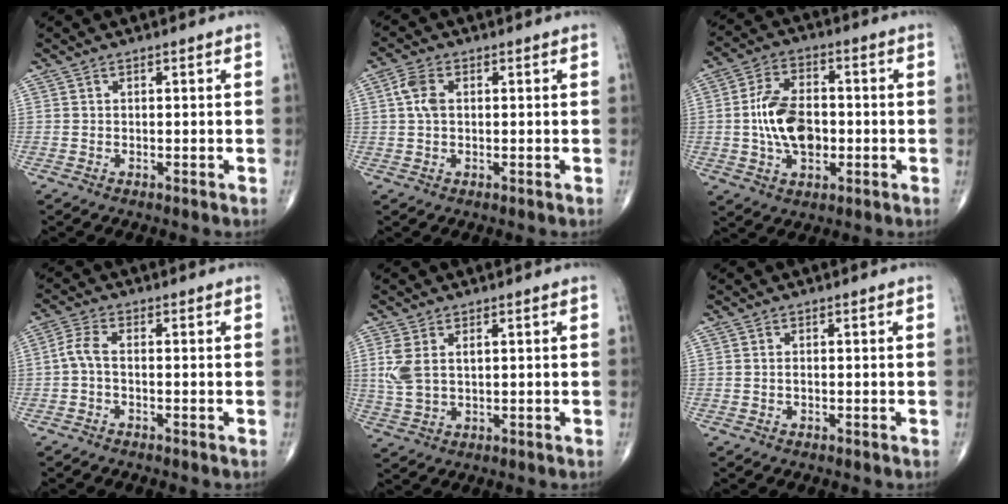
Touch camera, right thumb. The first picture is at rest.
{"total": 4.3, "force": [0.8, 2.5, 3.4], "torque": [-0.080, 0.008, 0.012]}
{"total": 11.9, "force": [-0.9, 7.2, 9.4], "torque": [-0.158, 0.013, -0.018]}
{"total": 3.3, "force": [-0.7, 1.3, 2.9], "torque": [-0.068, 0.009, -0.022]}
{"total": 6.0, "force": [1.5, 3.4, 4.7], "torque": [-0.113, 0.003, 0.038]}
{"total": 0.5, "force": [-0.1, 0.3, 0.4], "torque": [-0.009, 0.000, -0.001]}